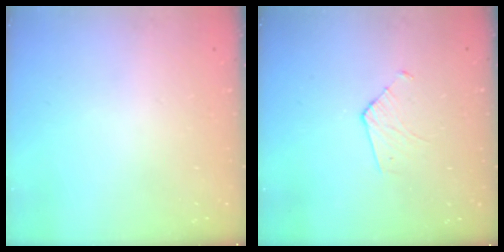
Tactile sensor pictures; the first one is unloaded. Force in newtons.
{"total": 4.2, "press": 4.2, "slide": 0.4}